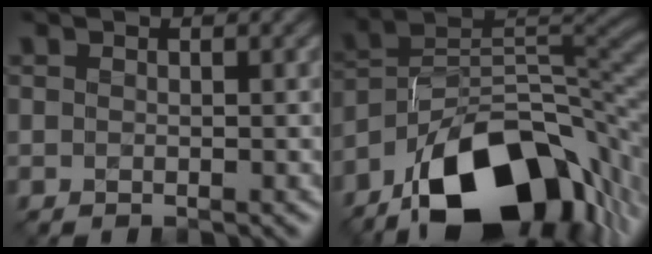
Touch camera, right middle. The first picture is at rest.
{"total": 16.0, "force": [-9.8, 7.5, 10.2], "torque": [-0.169, 0.010, -0.178]}